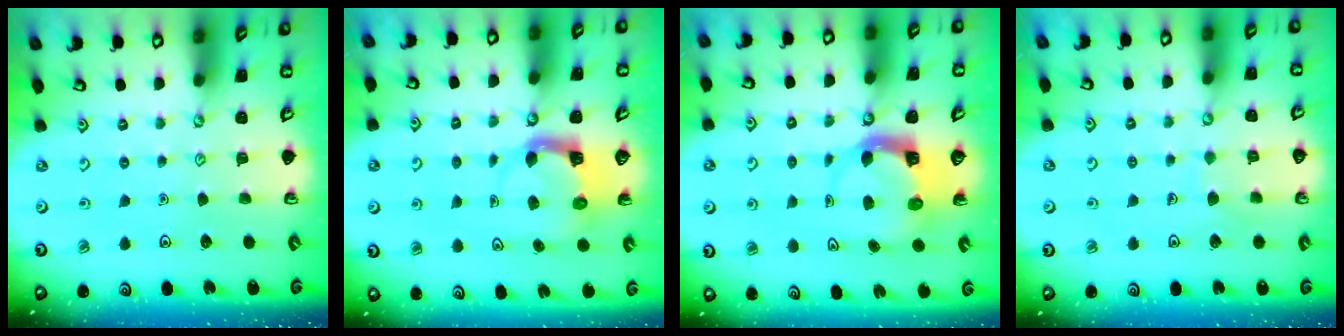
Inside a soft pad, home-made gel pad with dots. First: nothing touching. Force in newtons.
{"total": 3.9, "press": 3.9, "slide": 0.3}
{"total": 5.0, "press": 4.9, "slide": 0.9}
{"total": 5.4, "press": 5.3, "slide": 0.4}